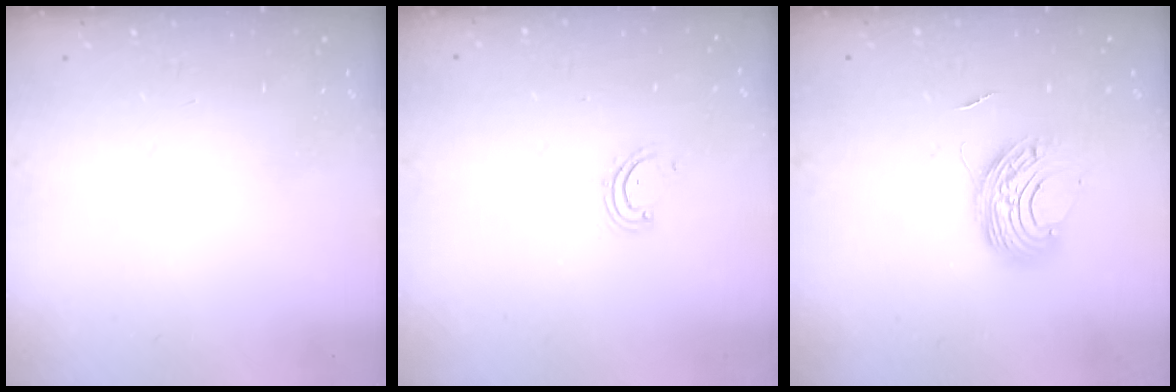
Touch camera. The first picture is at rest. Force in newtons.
{"total": 2.7, "press": 2.6, "slide": 0.5}
{"total": 9.1, "press": 9.1, "slide": 0.5}